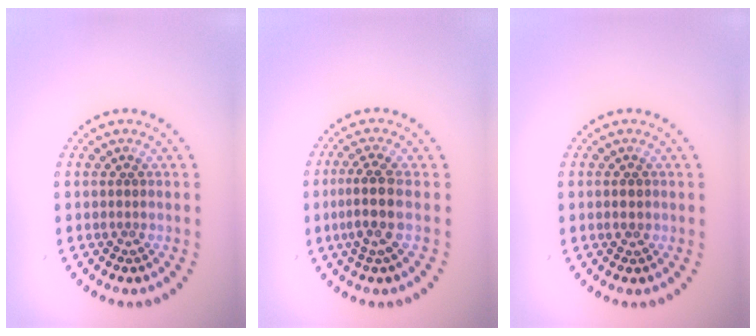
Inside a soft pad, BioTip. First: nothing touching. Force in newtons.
{"total": 2.9, "press": 2.4, "slide": 1.7}
{"total": 1.3, "press": 1.2, "slide": 0.1}